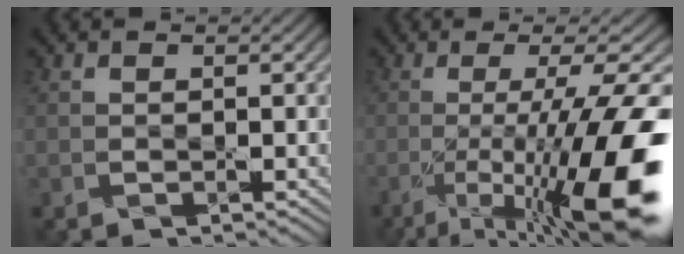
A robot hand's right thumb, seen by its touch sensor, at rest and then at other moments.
{"total": 16.9, "force": [-5.8, 3.9, 15.3], "torque": [-0.231, 0.001, -0.096]}